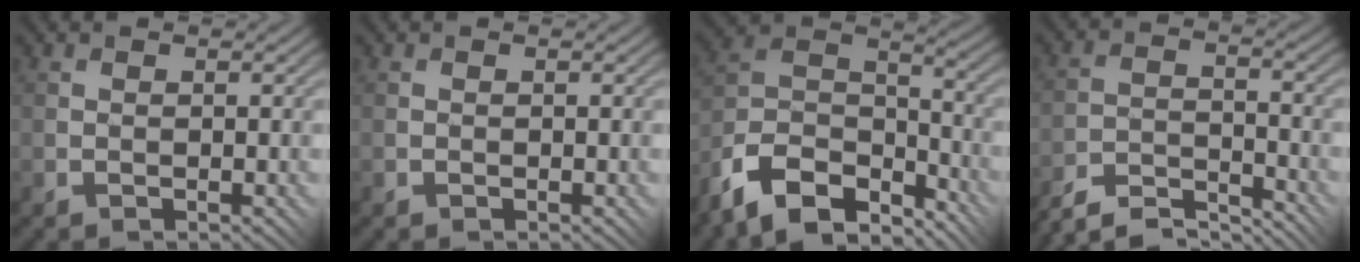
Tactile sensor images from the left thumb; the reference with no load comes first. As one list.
[{"total": 0.0}, {"total": 12.4, "force": [-9.3, 5.5, 6.1], "torque": [-0.151, 0.002, -0.177]}, {"total": 7.8, "force": [-7.5, 0.6, 2.0], "torque": [-0.039, 0.012, -0.143]}]